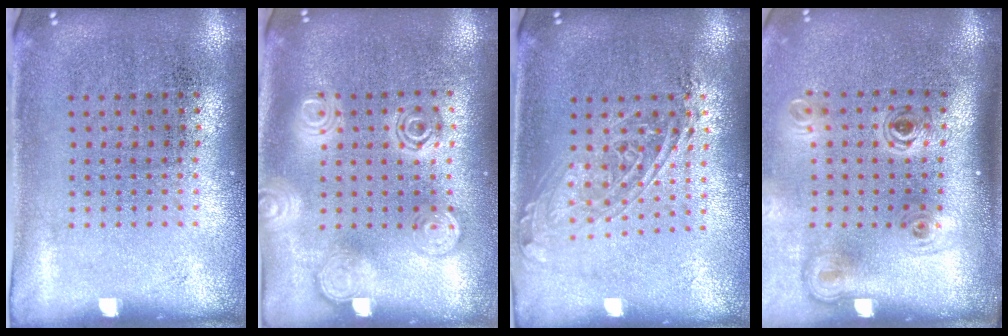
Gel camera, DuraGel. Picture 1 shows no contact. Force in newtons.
{"total": 1.8, "press": 1.8, "slide": 0.2}
{"total": 1.7, "press": 1.4, "slide": 0.9}
{"total": 2.1, "press": 1.4, "slide": 1.6}